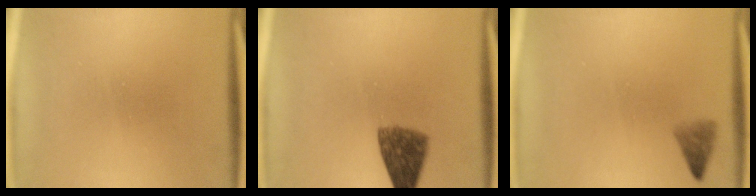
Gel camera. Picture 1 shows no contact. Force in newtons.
{"total": 6.9}
{"total": 1.0}